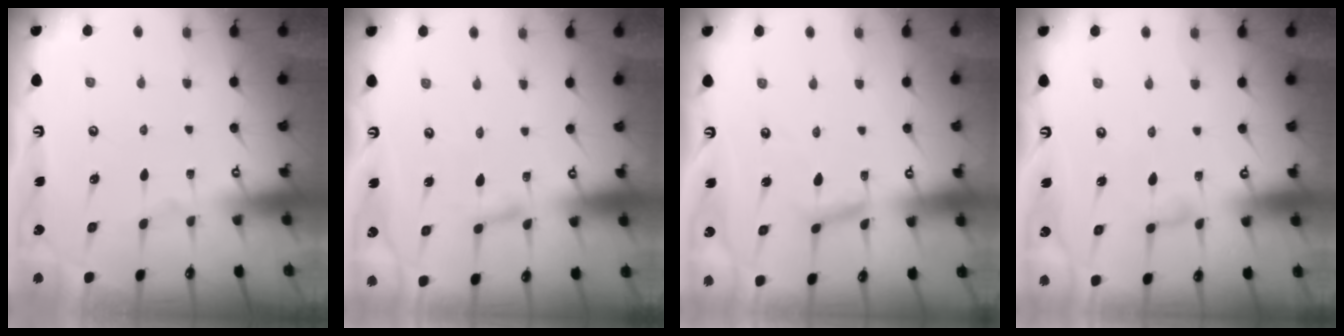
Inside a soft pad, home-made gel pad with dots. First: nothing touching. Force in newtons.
{"total": 2.0, "press": 2.0, "slide": 0.2}
{"total": 6.0, "press": 6.0, "slide": 0.4}
{"total": 4.2, "press": 4.2, "slide": 0.4}